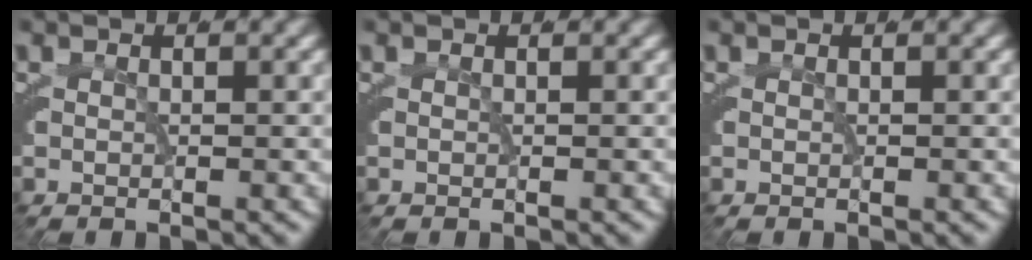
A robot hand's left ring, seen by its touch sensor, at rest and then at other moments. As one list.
[{"total": 0.0}, {"total": 0.0}]